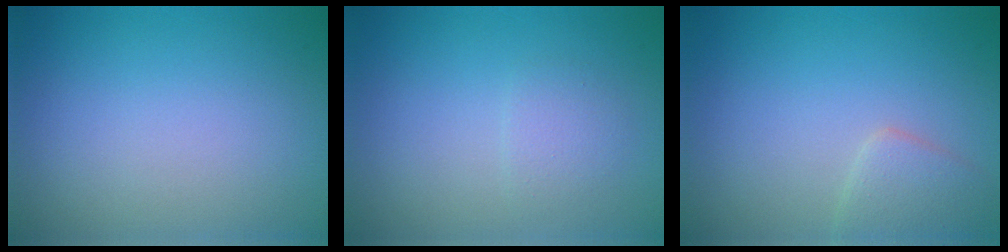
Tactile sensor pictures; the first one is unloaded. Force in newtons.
{"total": 1.4, "press": 1.4, "slide": 0.0}
{"total": 2.1, "press": 2.1, "slide": 0.1}